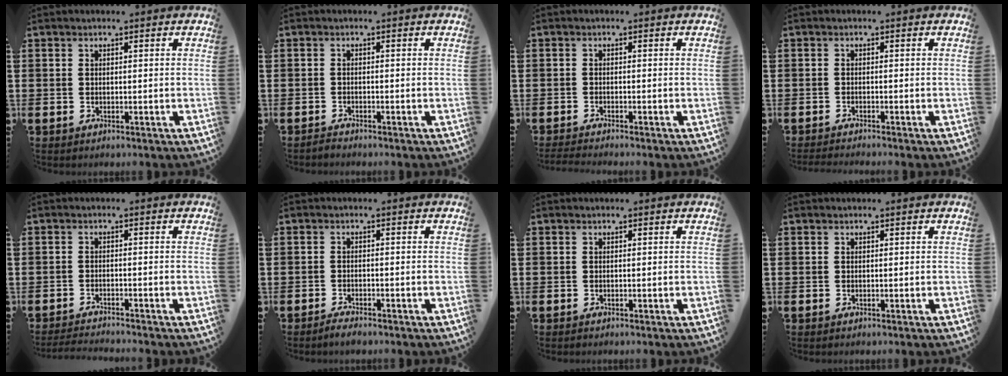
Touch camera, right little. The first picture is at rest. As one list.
[{"total": 0.7, "force": [-0.7, 0.1, 0.1], "torque": [-0.004, -0.001, -0.015]}, {"total": 1.0, "force": [-0.9, -0.1, 0.4], "torque": [-0.005, -0.001, -0.018]}, {"total": 0.8, "force": [-0.8, -0.1, 0.2], "torque": [-0.002, -0.003, -0.015]}, {"total": 1.7, "force": [-1.6, -0.2, 0.3], "torque": [-0.005, 0.002, -0.032]}, {"total": 1.2, "force": [-1.2, 0.2, 0.4], "torque": [-0.011, 0.000, -0.022]}, {"total": 0.0}, {"total": 0.0}]